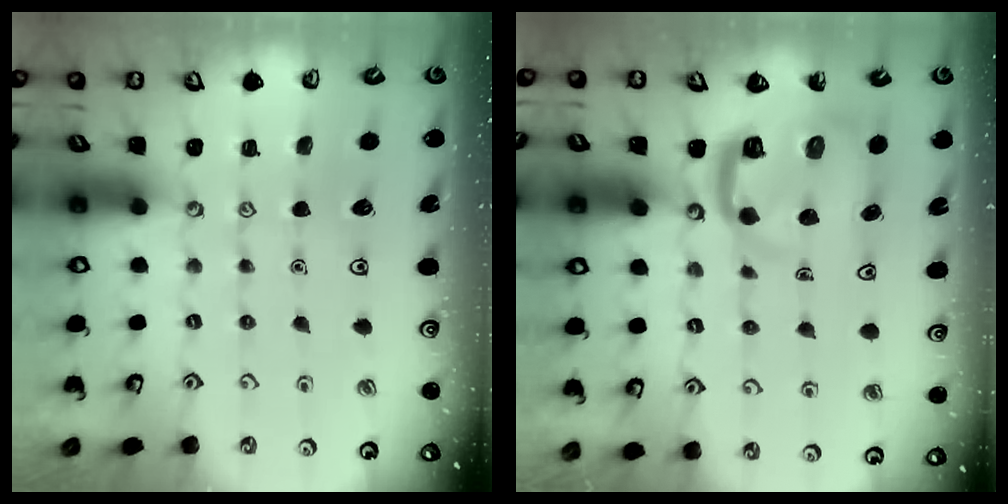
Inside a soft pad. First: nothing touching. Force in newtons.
{"total": 6.0, "press": 5.9, "slide": 0.8}